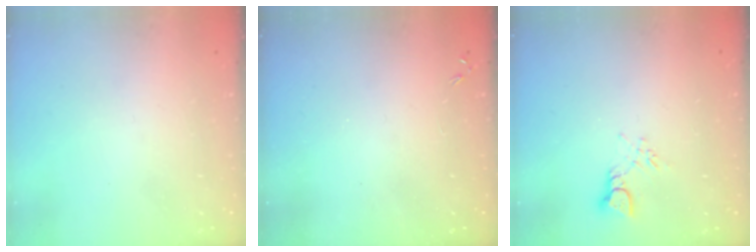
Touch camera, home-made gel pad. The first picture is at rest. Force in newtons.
{"total": 0.0}
{"total": 2.7, "press": 2.7, "slide": 0.4}